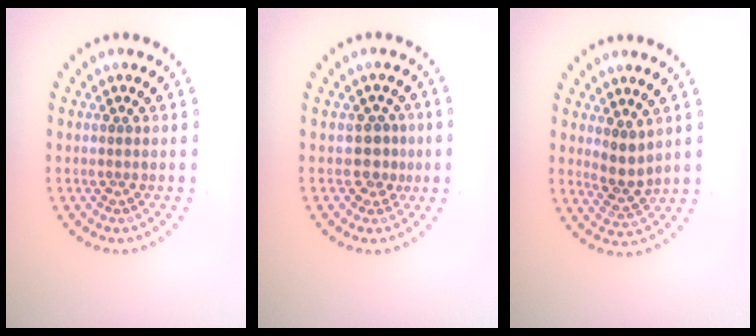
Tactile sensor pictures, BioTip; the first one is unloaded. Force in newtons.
{"total": 2.0, "press": 1.6, "slide": 1.2}
{"total": 2.3, "press": 1.9, "slide": 1.3}